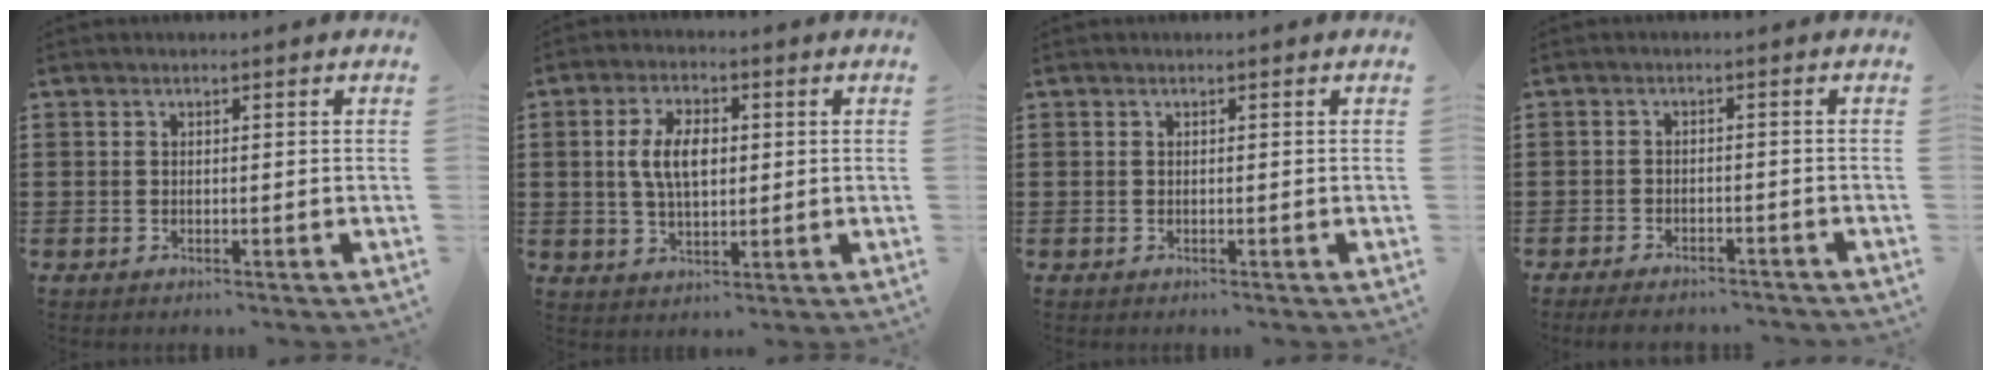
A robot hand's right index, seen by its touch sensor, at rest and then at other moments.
{"total": 6.6, "force": [0.7, 3.4, 5.6], "torque": [-0.113, 0.008, 0.006]}
{"total": 0.0}
{"total": 2.5, "force": [-2.4, 0.4, 0.4], "torque": [-0.017, -0.001, -0.052]}